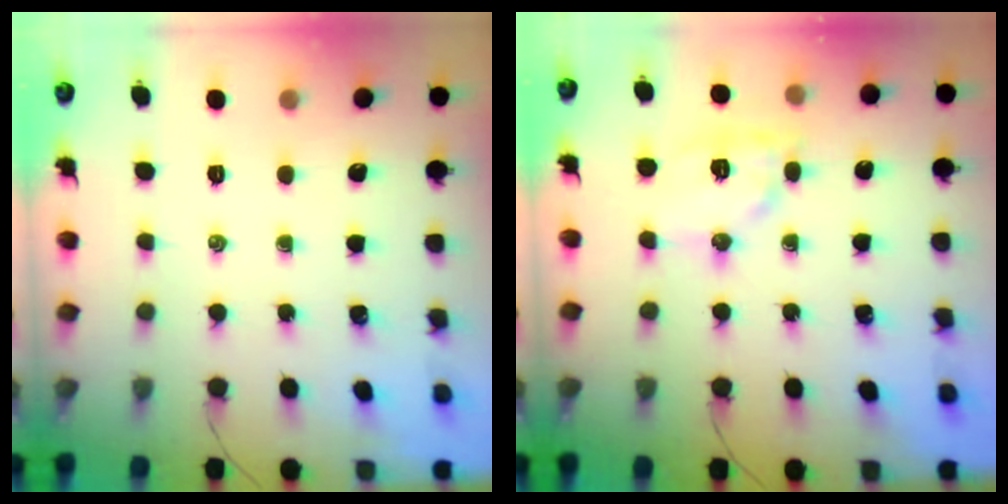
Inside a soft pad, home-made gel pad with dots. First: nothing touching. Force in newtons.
{"total": 10.5, "press": 10.5, "slide": 0.3}